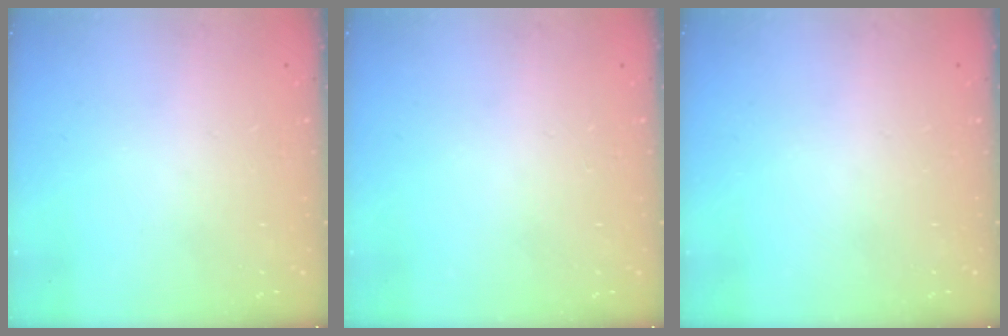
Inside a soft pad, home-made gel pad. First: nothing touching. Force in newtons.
{"total": 0.0}
{"total": 0.0}